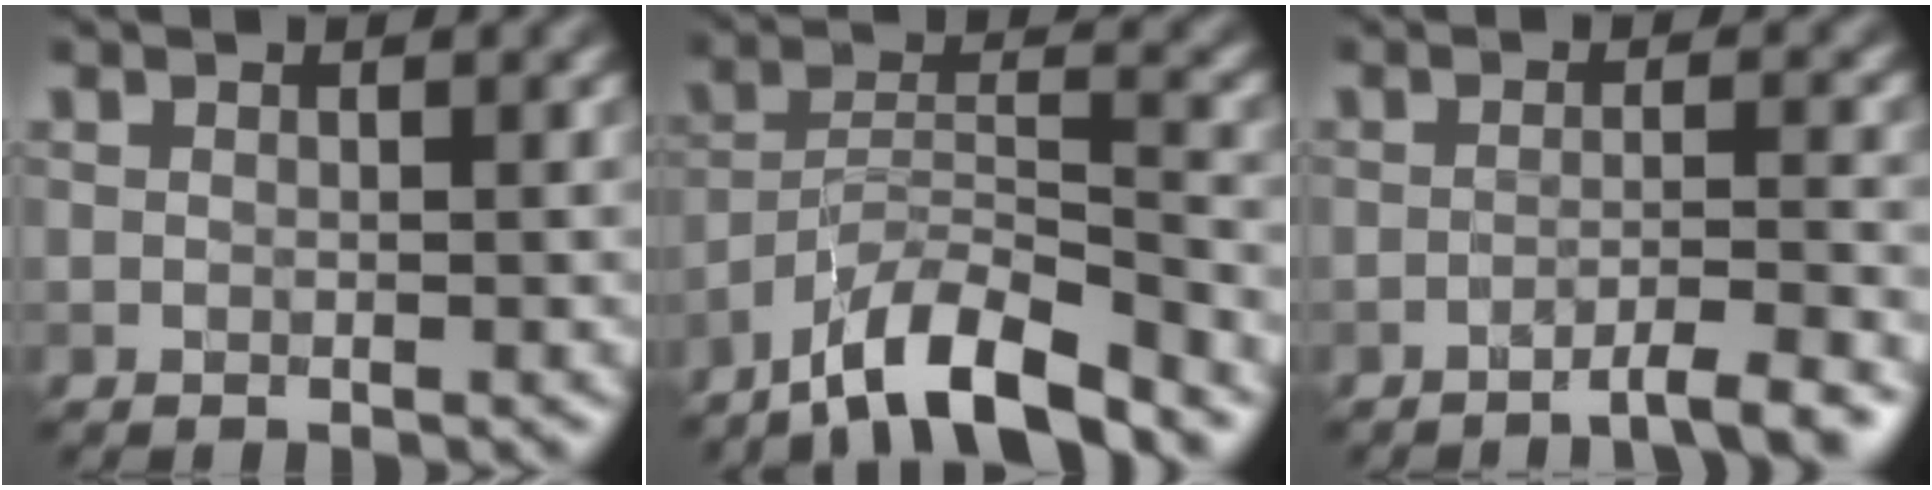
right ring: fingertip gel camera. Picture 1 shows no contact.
{"total": 8.3, "force": [-6.8, 1.5, 4.5], "torque": [-0.074, 0.008, -0.128]}
{"total": 3.4, "force": [-2.4, 0.3, 2.3], "torque": [-0.025, 0.010, -0.047]}